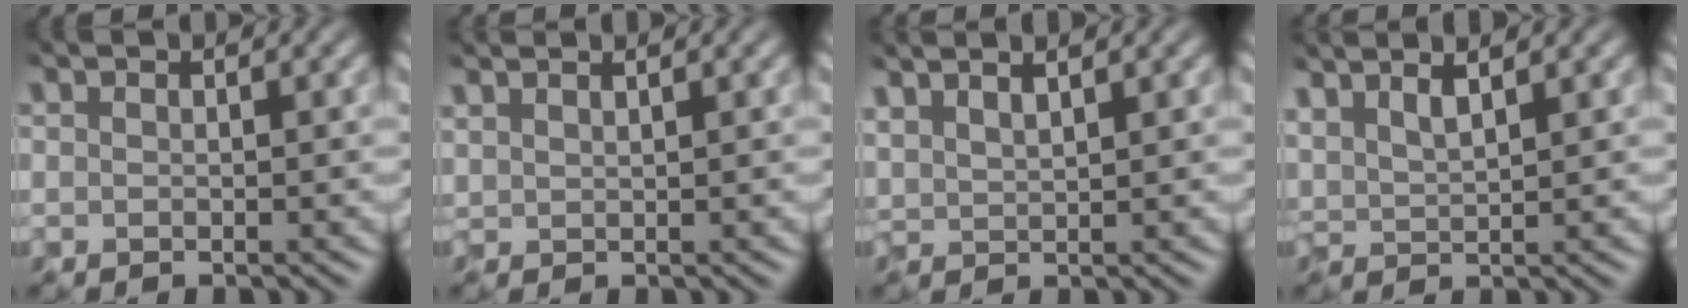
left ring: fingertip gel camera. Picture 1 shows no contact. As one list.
[{"total": 1.5, "force": [1.4, 0.2, 0.4], "torque": [-0.005, 0.003, 0.022]}, {"total": 2.8, "force": [2.2, 0.8, 1.5], "torque": [-0.011, 0.013, 0.028]}, {"total": 3.0, "force": [2.3, 0.8, 1.8], "torque": [-0.017, 0.015, 0.032]}]